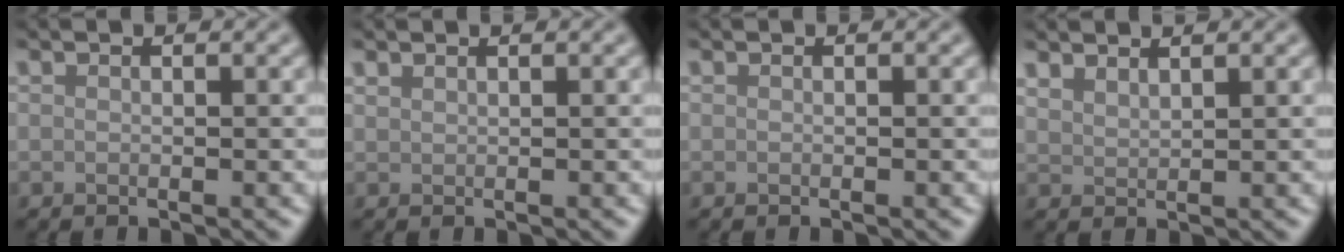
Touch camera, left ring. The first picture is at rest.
{"total": 0.7, "force": [0.7, 0.1, 0.0], "torque": [-0.002, 0.003, 0.015]}
{"total": 0.0}
{"total": 1.8, "force": [1.7, 0.2, 0.4], "torque": [-0.006, 0.002, 0.030]}